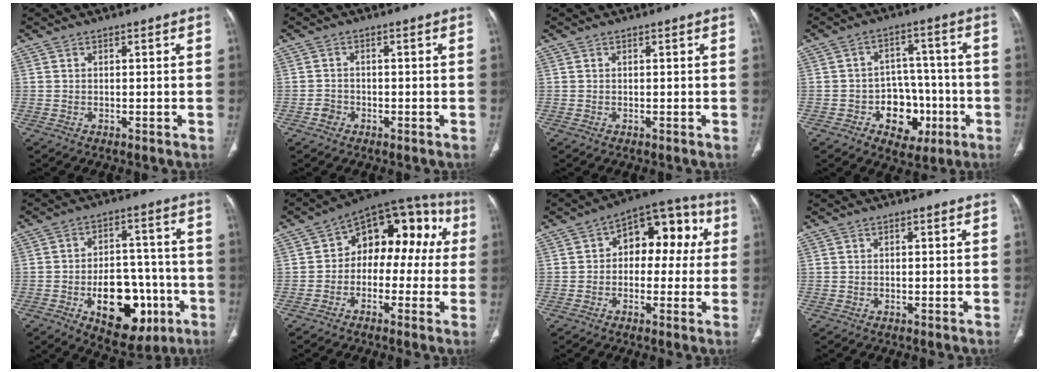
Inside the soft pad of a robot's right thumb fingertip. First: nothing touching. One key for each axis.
{"total": 1.9, "fx": -1.0, "fy": 1.5, "fz": 0.4, "tx": -0.006, "ty": 0.010, "tz": -0.021}
{"total": 0.0}
{"total": 10.7, "fx": -3.7, "fy": 8.2, "fz": 5.8, "tx": -0.034, "ty": 0.041, "tz": -0.049}
{"total": 17.6, "fx": -6.2, "fy": 10.5, "fz": 12.7, "tx": -0.136, "ty": 0.037, "tz": -0.077}
{"total": 16.1, "fx": 1.3, "fy": 10.4, "fz": 12.3, "tx": -0.104, "ty": 0.057, "tz": 0.003}
{"total": 13.6, "fx": 2.2, "fy": 8.6, "fz": 10.3, "tx": -0.082, "ty": 0.043, "tz": 0.019}
{"total": 0.6, "fx": 0.1, "fy": 0.4, "fz": 0.4, "tx": -0.004, "ty": 0.002, "tz": 0.002}